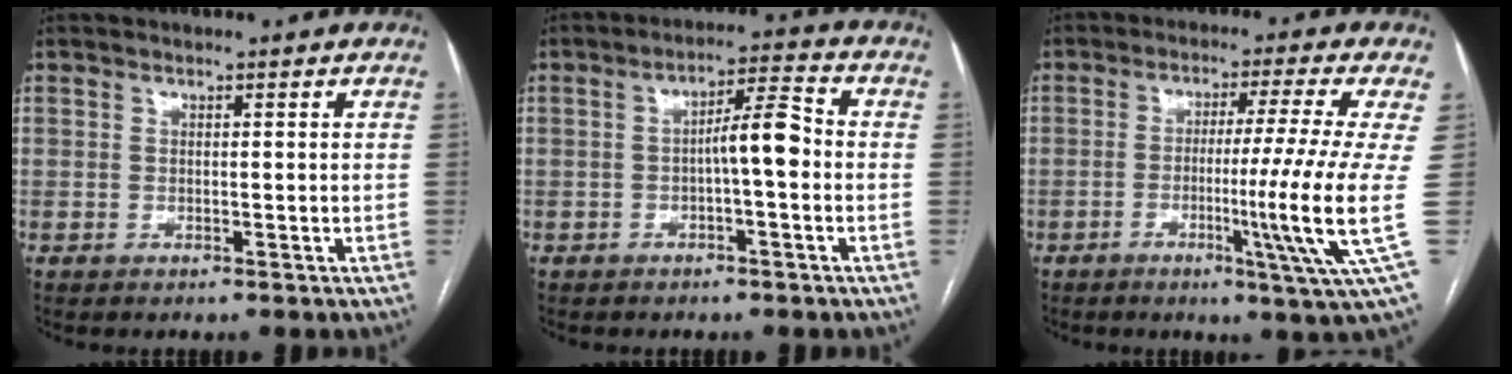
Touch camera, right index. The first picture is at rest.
{"total": 6.1, "force": [-0.9, 0.8, 6.0], "torque": [-0.093, 0.020, -0.015]}
{"total": 12.3, "force": [-2.0, -3.3, 11.7], "torque": [-0.185, -0.027, -0.033]}